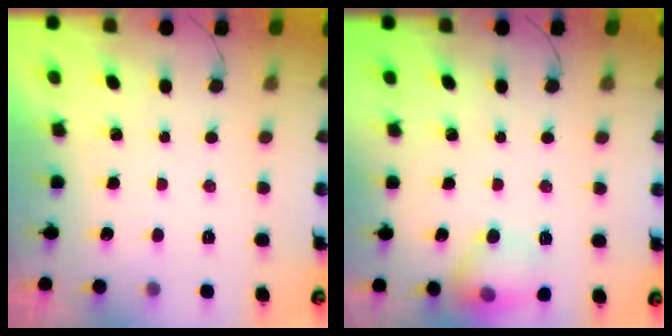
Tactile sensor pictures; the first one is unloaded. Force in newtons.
{"total": 11.2, "press": 11.2, "slide": 0.8}